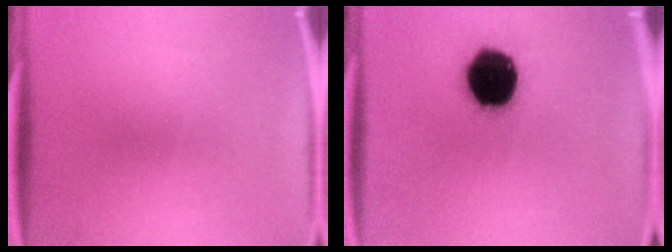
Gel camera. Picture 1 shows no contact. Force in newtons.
{"total": 19.1}